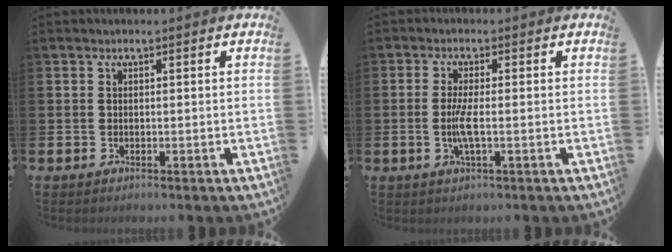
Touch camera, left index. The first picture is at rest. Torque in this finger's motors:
{"motor_torque": [0.32, 0.24, 0.17, 0.09]}